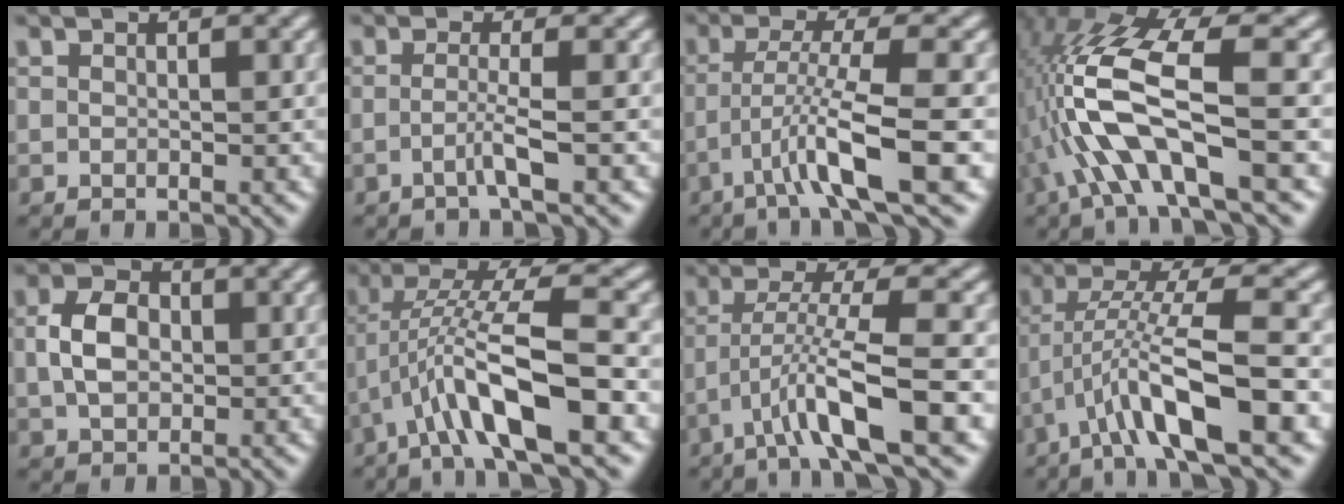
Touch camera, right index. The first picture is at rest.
{"total": 2.3, "force": [-1.1, -1.3, 1.5], "torque": [-0.028, -0.011, -0.014]}
{"total": 5.5, "force": [-1.9, 0.0, 5.2], "torque": [-0.093, -0.017, -0.022]}
{"total": 8.3, "force": [-0.2, 2.9, 7.7], "torque": [-0.177, -0.020, 0.008]}
{"total": 3.2, "force": [0.3, 1.7, 2.7], "torque": [-0.040, -0.004, 0.015]}
{"total": 6.7, "force": [-0.4, 1.7, 6.5], "torque": [-0.123, -0.008, 0.000]}
{"total": 5.3, "force": [-1.8, 0.4, 4.9], "torque": [-0.092, -0.014, -0.020]}
{"total": 6.1, "force": [-1.0, 1.2, 5.9], "torque": [-0.119, -0.014, -0.008]}